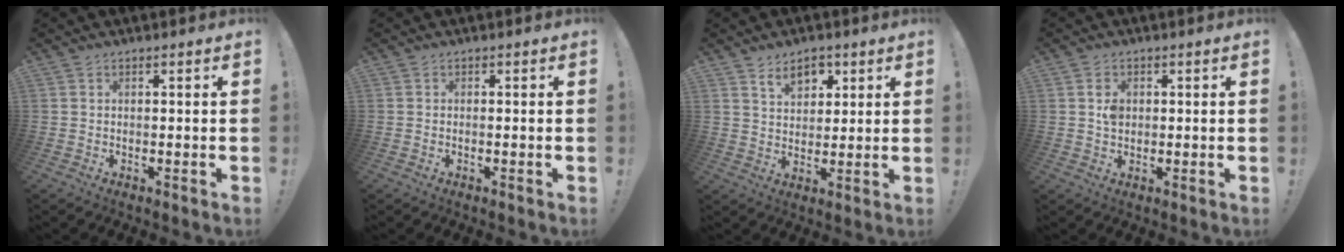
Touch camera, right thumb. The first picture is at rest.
{"total": 0.0}
{"total": 8.0, "force": [4.7, 5.1, 3.9], "torque": [-0.062, -0.014, 0.086]}
{"total": 2.9, "force": [0.5, 2.2, 1.8], "torque": [-0.021, -0.003, 0.005]}